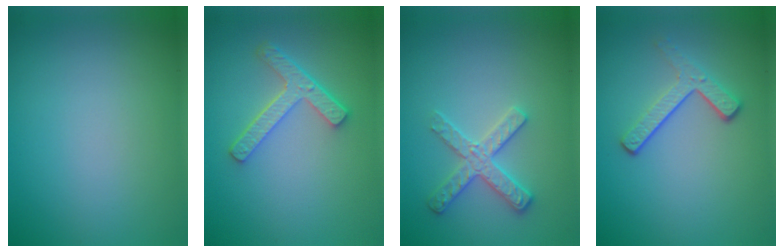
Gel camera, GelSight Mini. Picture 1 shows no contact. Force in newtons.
{"total": 3.9, "press": 3.0, "slide": 2.5}
{"total": 2.7, "press": 2.6, "slide": 0.5}
{"total": 3.0, "press": 2.2, "slide": 2.0}